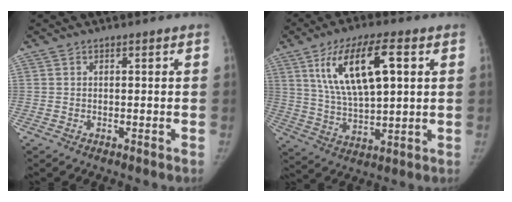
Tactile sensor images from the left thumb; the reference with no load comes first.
{"total": 15.5, "force": [5.4, 5.9, 13.3], "torque": [-0.231, -0.007, 0.102]}